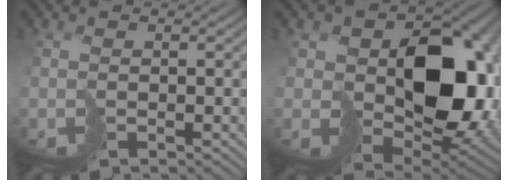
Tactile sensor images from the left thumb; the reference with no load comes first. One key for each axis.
{"total": 17.0, "fx": 2.0, "fy": 12.2, "fz": 11.6, "tx": -0.156, "ty": -0.034, "tz": 0.064}